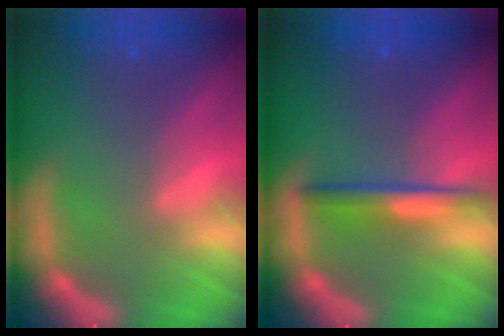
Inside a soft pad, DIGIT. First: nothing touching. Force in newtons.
{"total": 3.0}